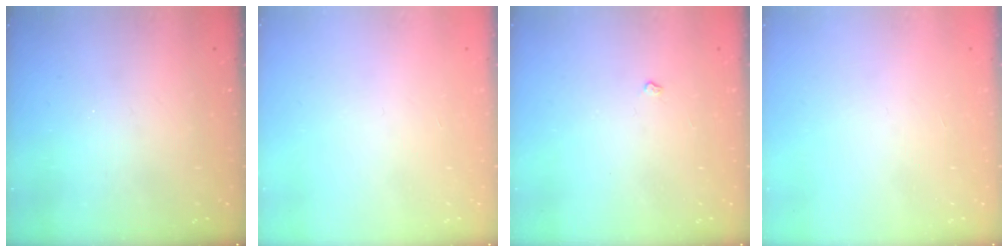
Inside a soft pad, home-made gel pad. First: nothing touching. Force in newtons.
{"total": 0.0}
{"total": 3.2, "press": 3.2, "slide": 0.5}
{"total": 0.0}